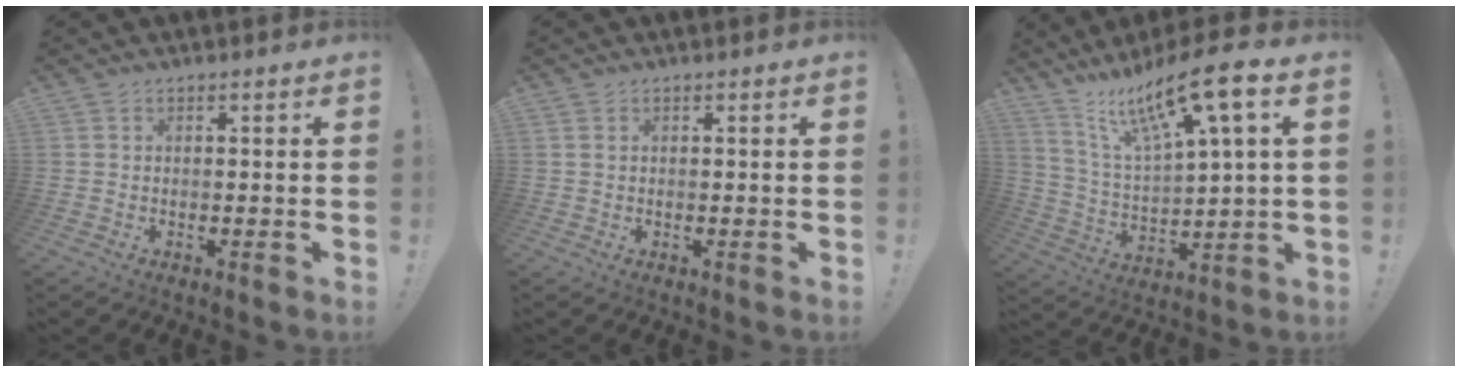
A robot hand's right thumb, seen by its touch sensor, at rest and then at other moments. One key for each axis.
{"total": 0.8, "fx": 0.4, "fy": 0.5, "fz": 0.5, "tx": -0.010, "ty": 0.002, "tz": 0.008}
{"total": 16.0, "fx": 10.2, "fy": 3.0, "fz": 12.0, "tx": -0.214, "ty": -0.059, "tz": 0.164}